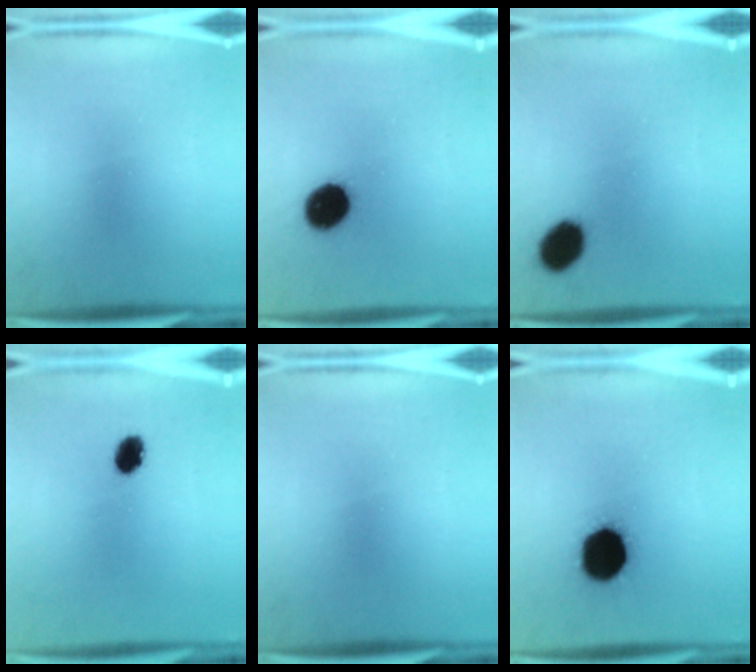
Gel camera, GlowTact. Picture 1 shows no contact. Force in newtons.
{"total": 12.1}
{"total": 8.4}
{"total": 4.0}
{"total": 0.0}
{"total": 17.1}